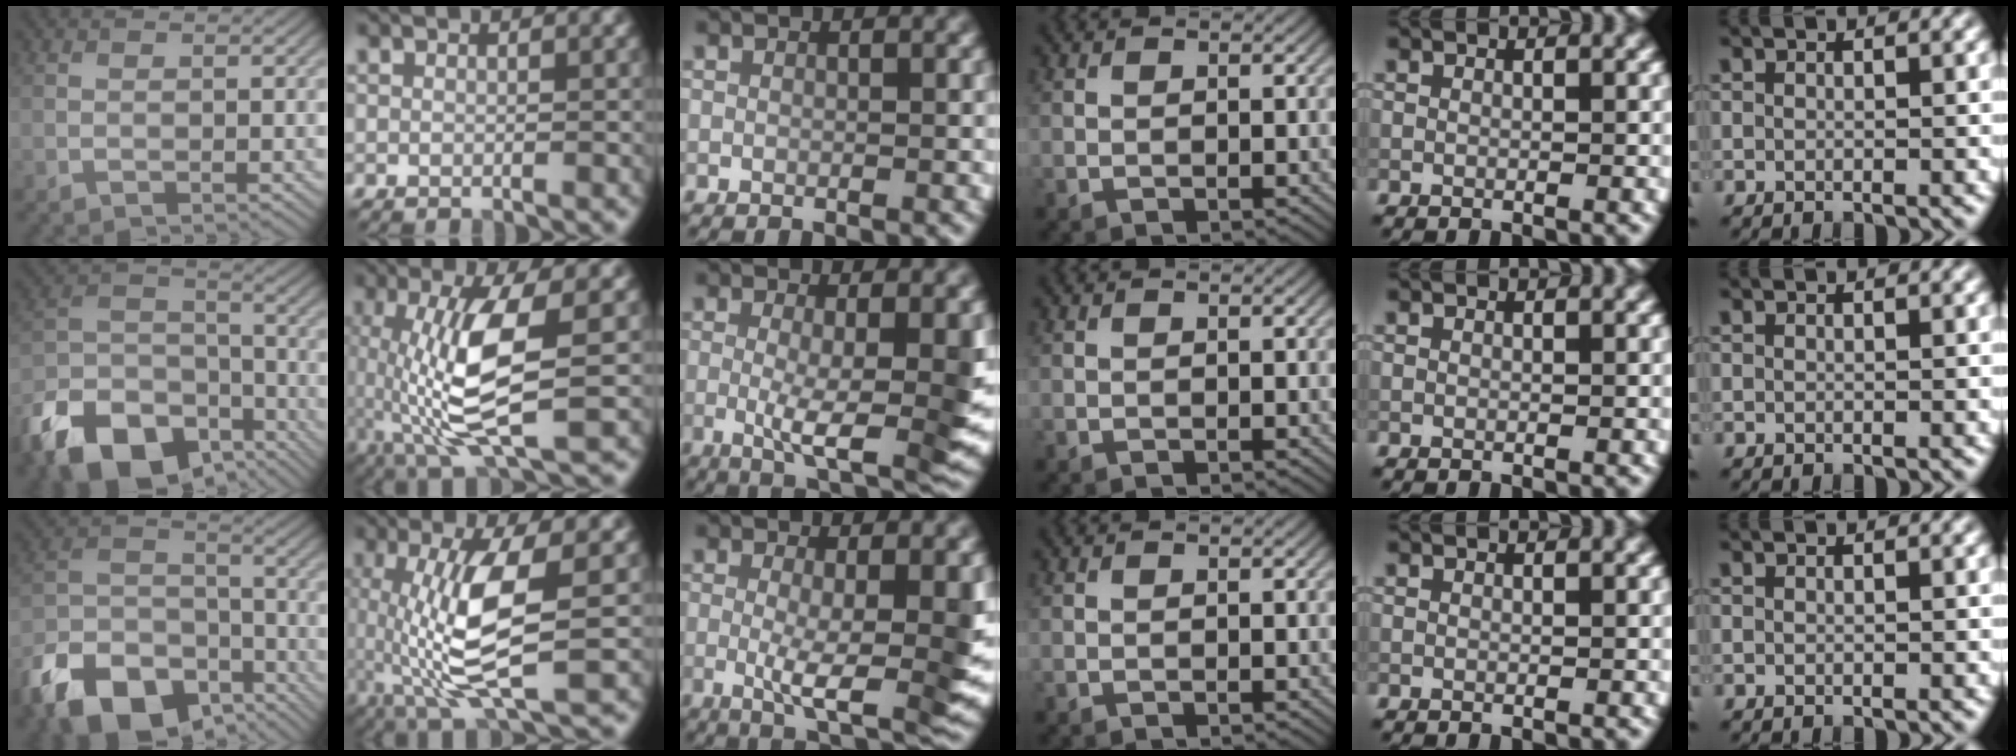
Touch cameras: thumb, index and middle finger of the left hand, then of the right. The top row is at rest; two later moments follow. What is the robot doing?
{"motion": "lift_and_place", "object": "calculator"}